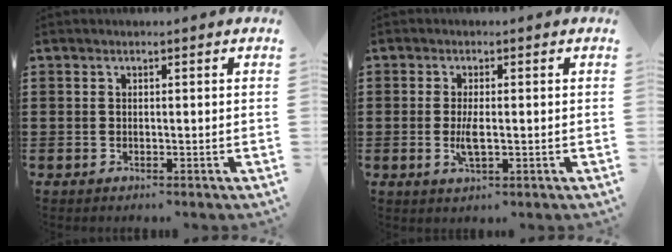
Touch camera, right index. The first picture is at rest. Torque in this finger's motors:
{"motor_torque": [2.14, 0.00, 0.42, 0.14]}